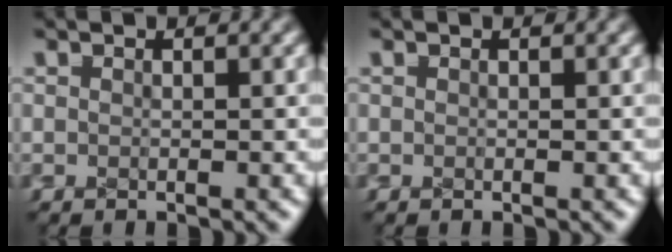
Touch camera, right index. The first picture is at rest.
{"total": 0.0}